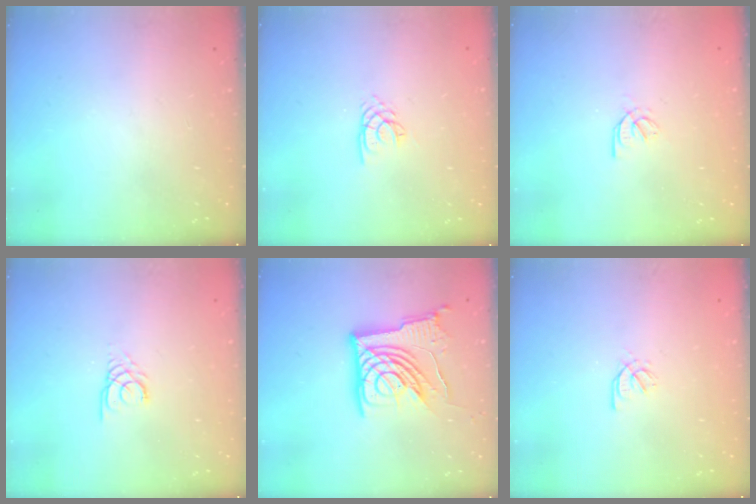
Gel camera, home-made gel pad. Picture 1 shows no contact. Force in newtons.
{"total": 2.0, "press": 2.0, "slide": 0.2}
{"total": 1.9, "press": 1.8, "slide": 0.5}
{"total": 2.2, "press": 2.2, "slide": 0.2}
{"total": 15.8, "press": 15.7, "slide": 1.5}
{"total": 1.5, "press": 1.4, "slide": 0.2}